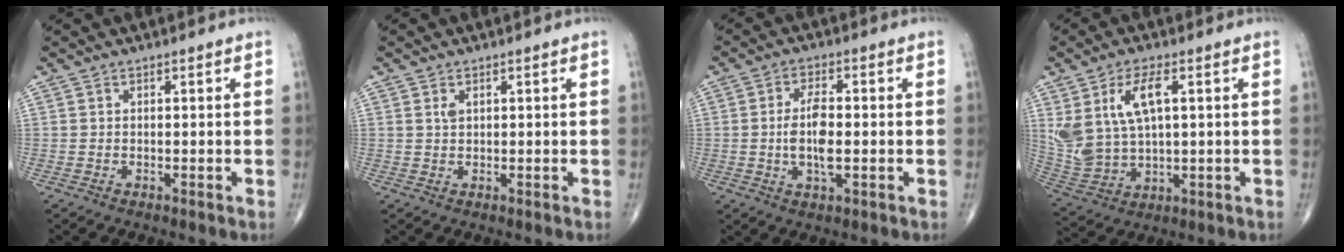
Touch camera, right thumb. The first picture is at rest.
{"total": 1.5, "force": [0.7, 0.8, 1.0], "torque": [-0.020, 0.002, 0.016]}
{"total": 7.0, "force": [-0.5, 2.9, 6.4], "torque": [-0.124, 0.001, -0.012]}
{"total": 12.7, "force": [4.1, 6.3, 10.2], "torque": [-0.211, -0.007, 0.097]}